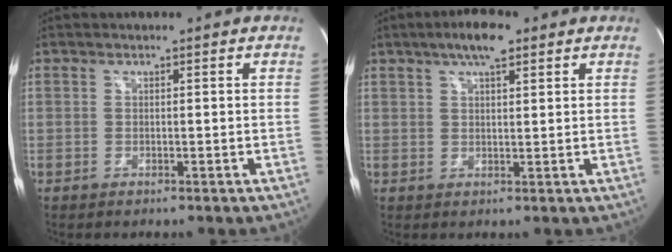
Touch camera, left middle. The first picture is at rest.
{"total": 5.6, "force": [3.6, 1.4, 4.1], "torque": [-0.078, 0.013, 0.058]}